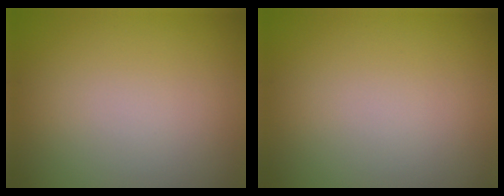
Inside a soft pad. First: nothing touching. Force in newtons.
{"total": 0.0}